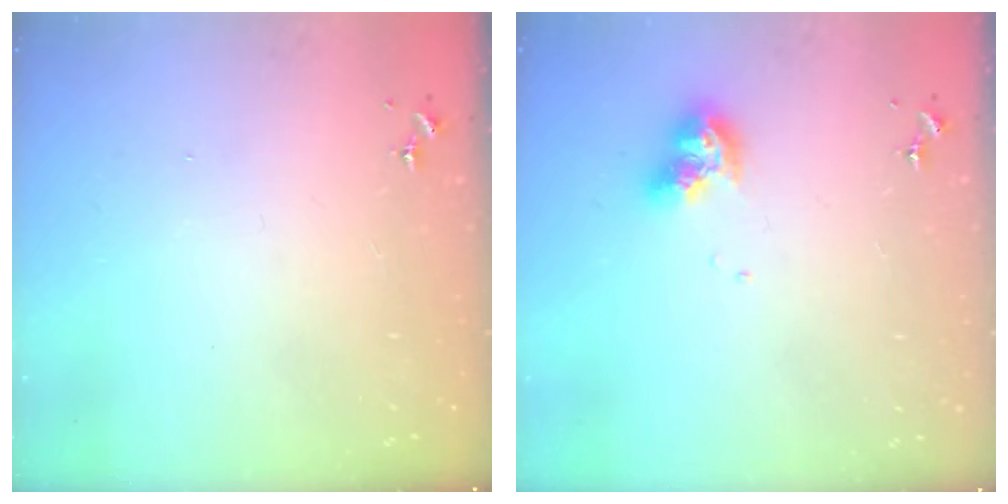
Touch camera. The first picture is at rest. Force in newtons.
{"total": 10.1, "press": 10.0, "slide": 1.2}